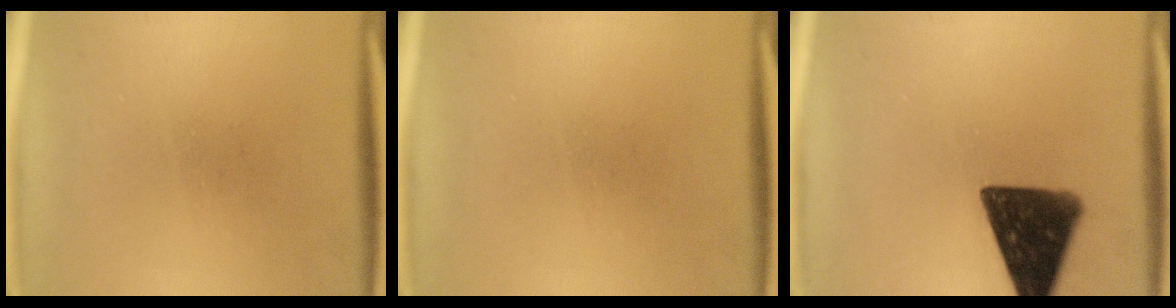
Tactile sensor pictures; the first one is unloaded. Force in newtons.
{"total": 0.0}
{"total": 13.9}